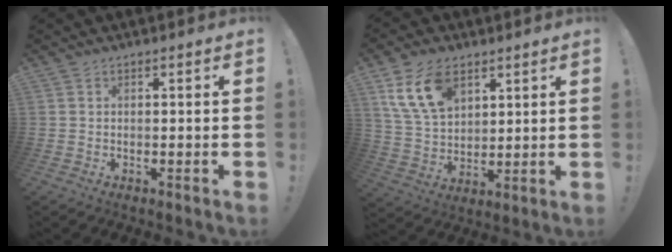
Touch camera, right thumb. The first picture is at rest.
{"total": 14.3, "force": [7.7, 8.8, 8.3], "torque": [-0.168, -0.015, 0.150]}